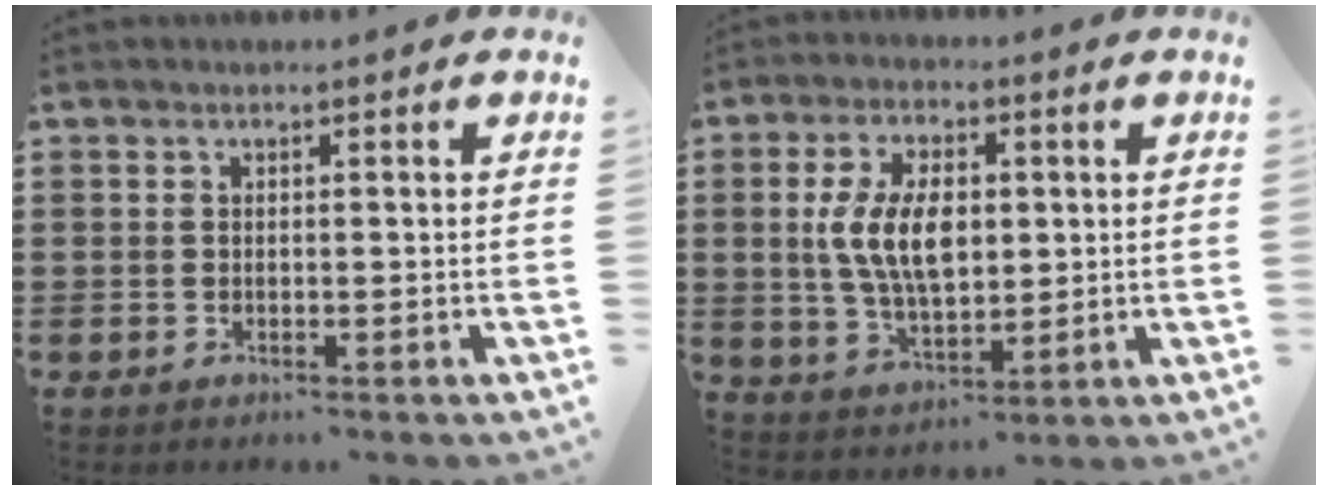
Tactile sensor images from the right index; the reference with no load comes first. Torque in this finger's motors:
{"motor_torque": [1.87, 0.26, 0.46, 0.21]}